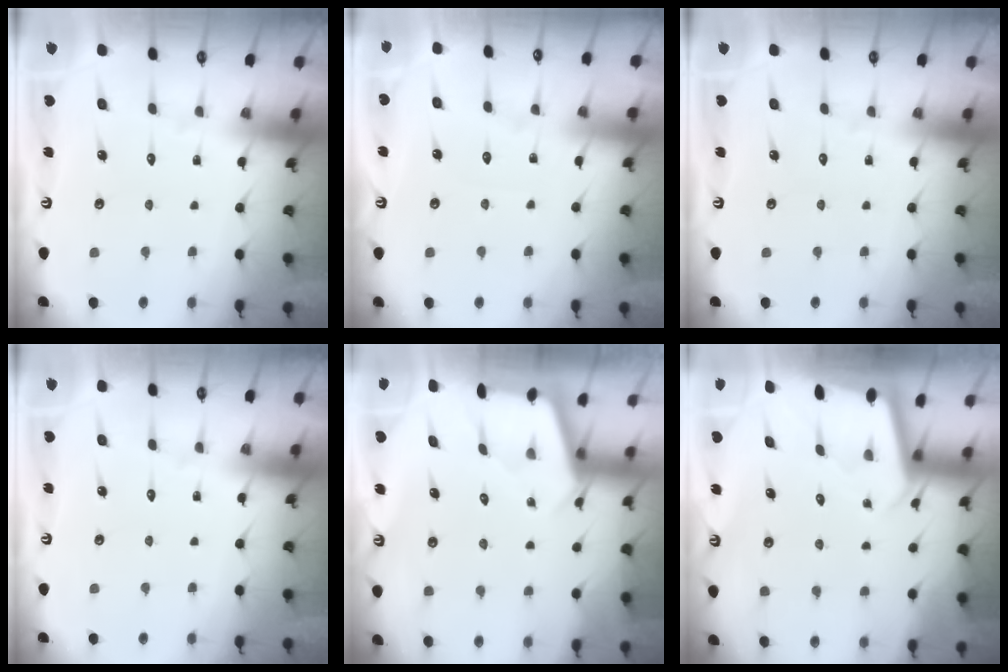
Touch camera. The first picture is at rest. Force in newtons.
{"total": 2.4, "press": 2.4, "slide": 0.4}
{"total": 0.0}
{"total": 0.0}
{"total": 2.5, "press": 2.5, "slide": 0.3}
{"total": 1.9, "press": 1.9, "slide": 0.1}